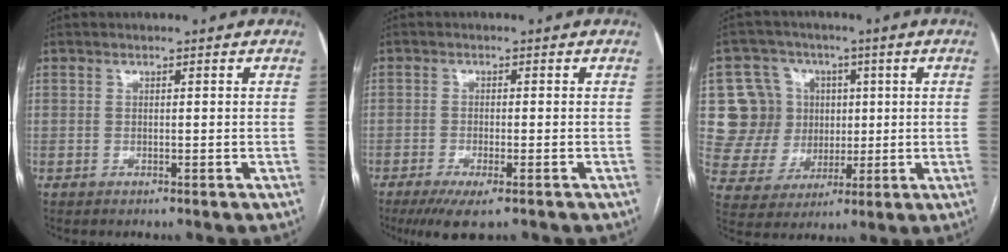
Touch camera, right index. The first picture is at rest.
{"total": 5.8, "force": [-4.0, 0.9, 4.1], "torque": [-0.065, -0.015, -0.062]}
{"total": 11.7, "force": [2.8, 11.0, 2.6], "torque": [-0.064, 0.043, 0.062]}